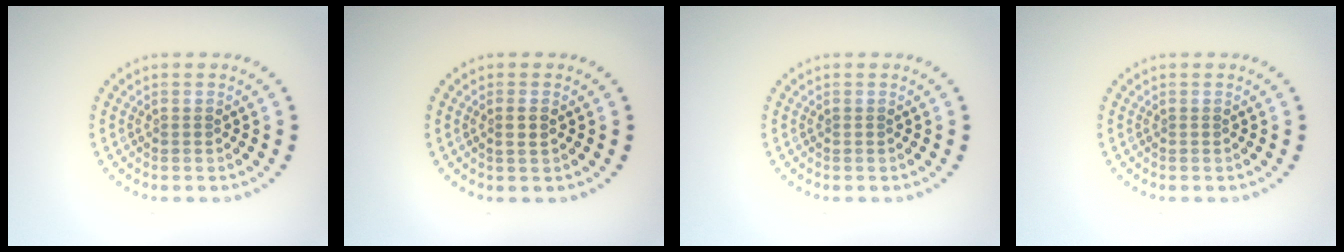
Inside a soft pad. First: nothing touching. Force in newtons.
{"total": 1.0, "press": 0.9, "slide": 0.5}
{"total": 0.0}
{"total": 0.0}